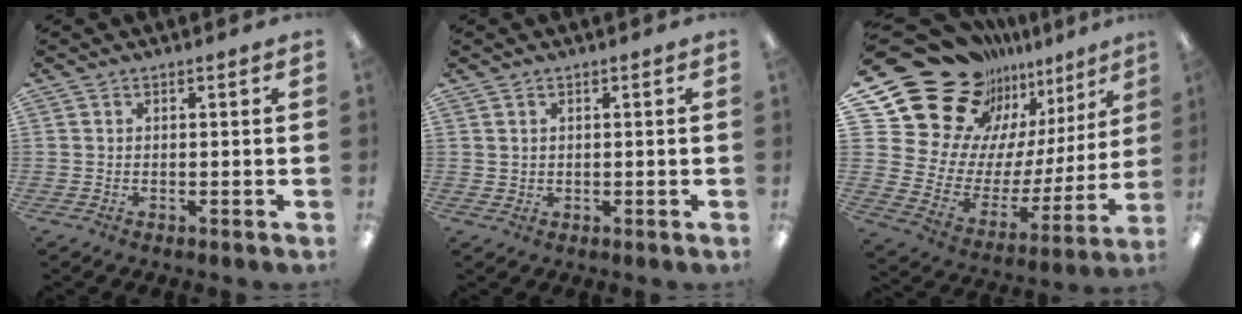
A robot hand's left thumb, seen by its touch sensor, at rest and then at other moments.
{"total": 1.2, "force": [0.8, 0.9, 0.0], "torque": [-0.002, 0.001, 0.014]}
{"total": 23.9, "force": [18.9, 12.6, 7.4], "torque": [-0.130, -0.150, 0.371]}